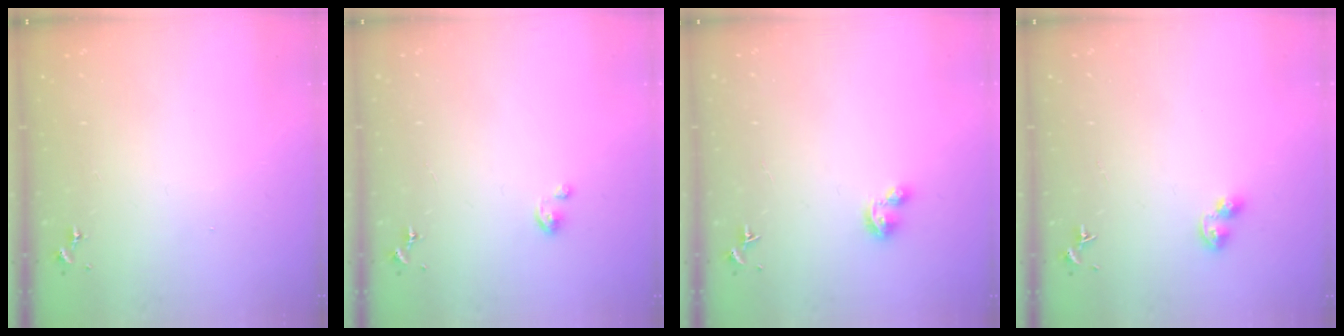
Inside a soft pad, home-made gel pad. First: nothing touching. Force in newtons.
{"total": 1.9, "press": 1.9, "slide": 0.2}
{"total": 4.4, "press": 4.4, "slide": 0.4}
{"total": 5.7, "press": 5.6, "slide": 0.8}